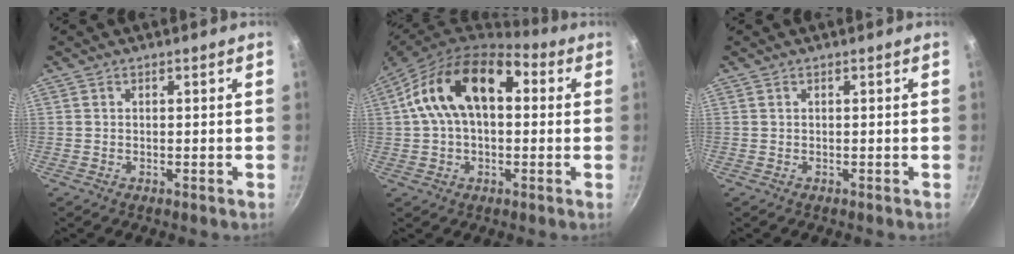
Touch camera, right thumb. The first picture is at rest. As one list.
[{"total": 16.9, "force": [2.9, 10.4, 13.0], "torque": [-0.195, 0.034, 0.028]}, {"total": 0.0}]